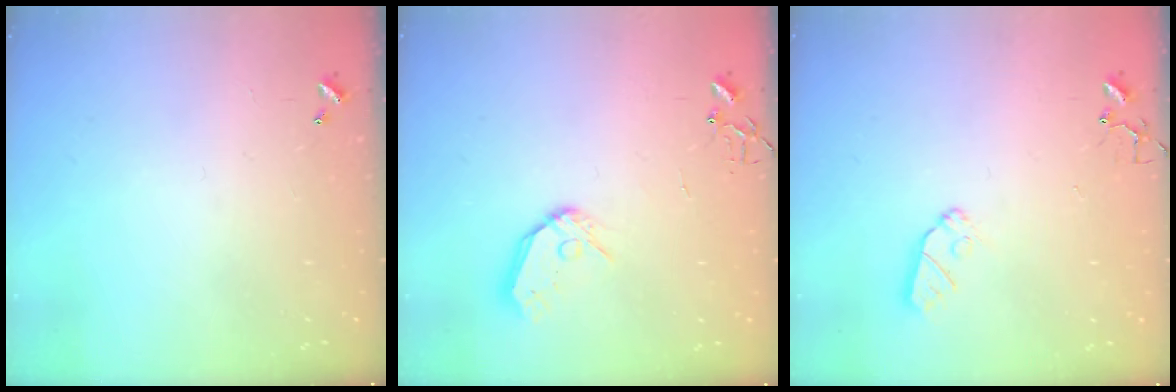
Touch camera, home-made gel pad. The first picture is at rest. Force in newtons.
{"total": 10.5, "press": 10.5, "slide": 1.3}
{"total": 7.3, "press": 7.2, "slide": 0.5}